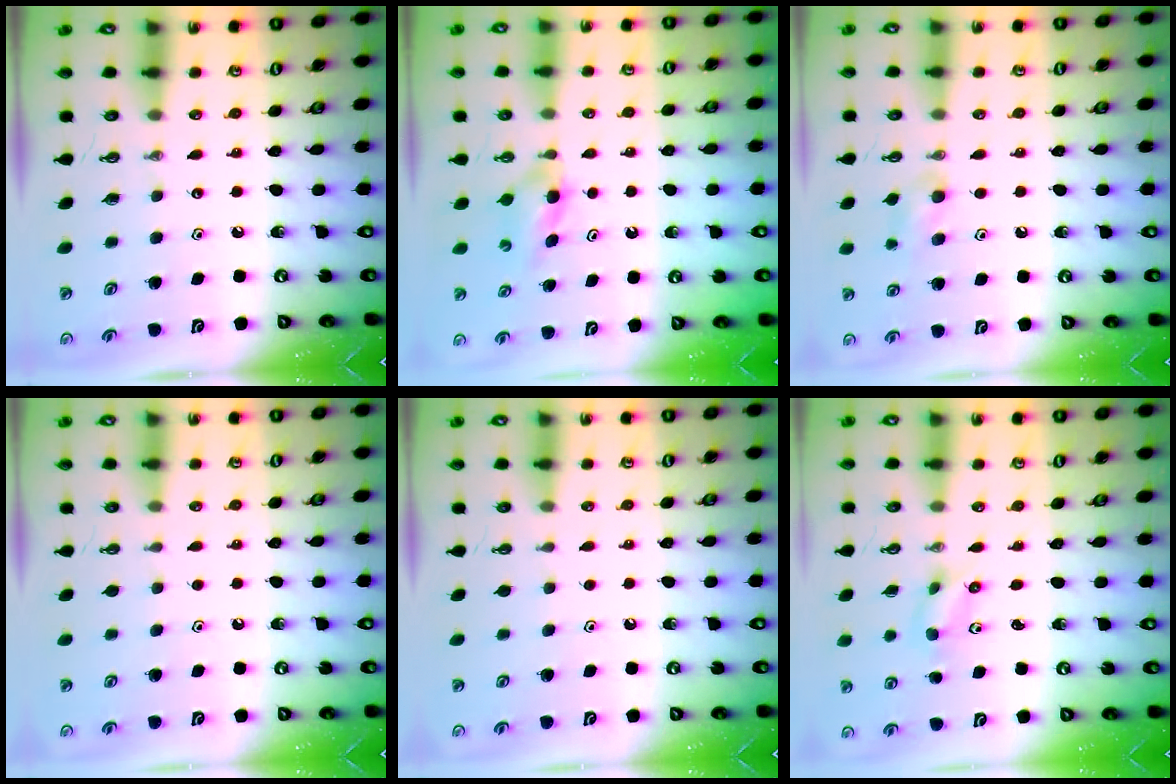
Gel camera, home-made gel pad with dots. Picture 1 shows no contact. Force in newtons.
{"total": 3.6, "press": 3.5, "slide": 0.8}
{"total": 8.4, "press": 7.7, "slide": 3.3}
{"total": 1.2, "press": 0.5, "slide": 1.0}
{"total": 1.2, "press": 0.5, "slide": 1.0}
{"total": 2.1, "press": 1.9, "slide": 0.9}